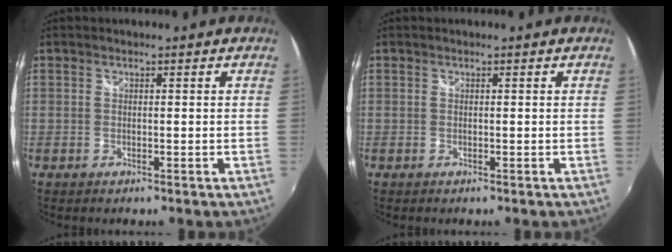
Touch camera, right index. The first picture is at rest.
{"total": 0.0}